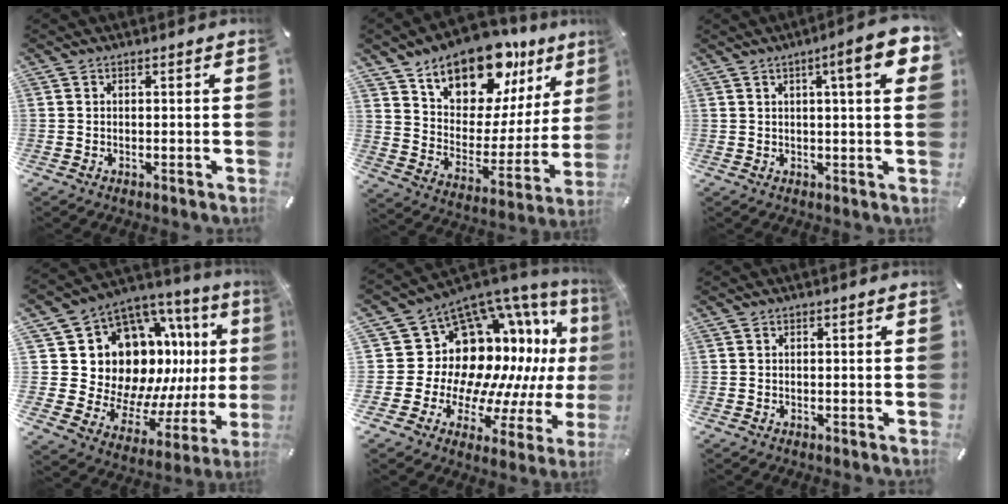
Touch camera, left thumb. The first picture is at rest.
{"total": 17.7, "force": [13.8, 9.1, 6.4], "torque": [-0.101, -0.113, 0.242]}
{"total": 9.8, "force": [3.9, 1.6, 8.8], "torque": [-0.122, -0.012, 0.054]}
{"total": 18.3, "force": [6.6, 13.6, 10.2], "torque": [-0.172, -0.085, 0.156]}
{"total": 17.5, "force": [4.8, 14.0, 9.5], "torque": [-0.111, -0.104, 0.118]}
{"total": 0.0}